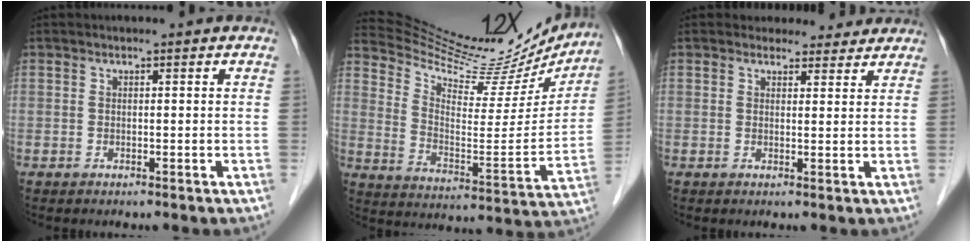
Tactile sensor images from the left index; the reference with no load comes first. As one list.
[{"total": 24.3, "force": [22.5, 5.3, 7.4], "torque": [-0.113, -0.046, 0.316]}, {"total": 4.6, "force": [4.2, 2.0, 0.2], "torque": [0.008, 0.004, 0.044]}]